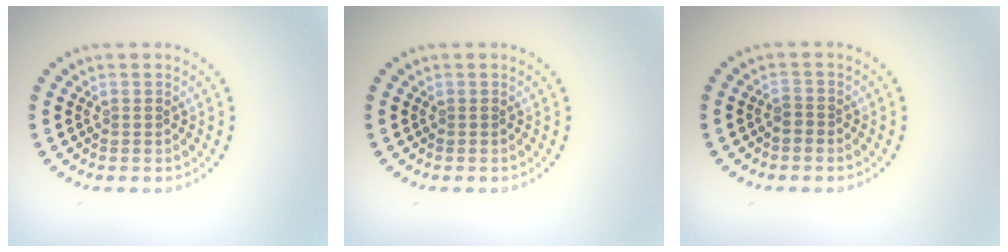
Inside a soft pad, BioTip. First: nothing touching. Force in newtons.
{"total": 0.0}
{"total": 0.8, "press": 0.6, "slide": 0.5}